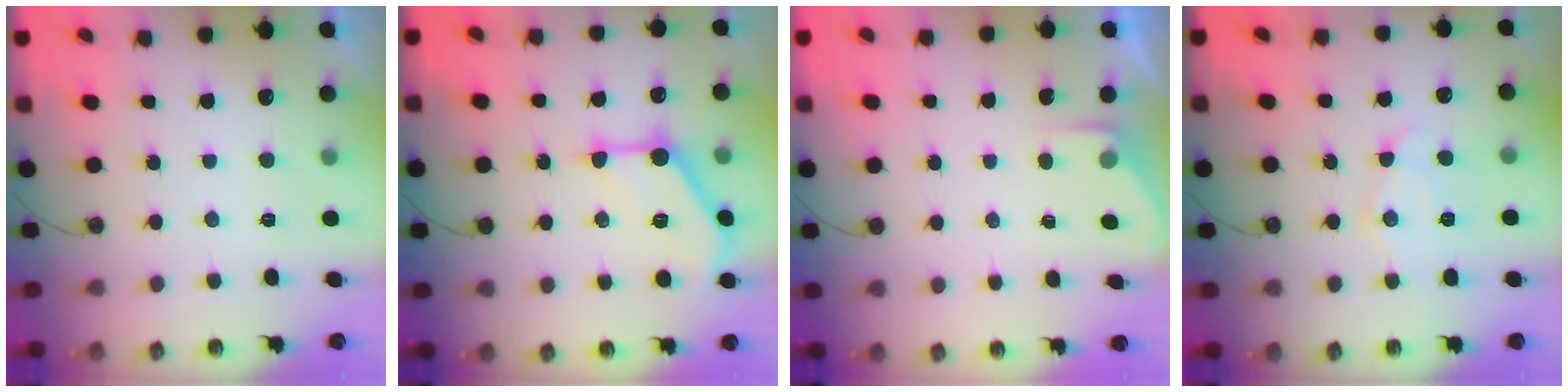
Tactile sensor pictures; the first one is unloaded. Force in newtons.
{"total": 13.6, "press": 13.6, "slide": 0.7}
{"total": 2.7, "press": 2.6, "slide": 0.4}
{"total": 10.9, "press": 10.9, "slide": 0.7}